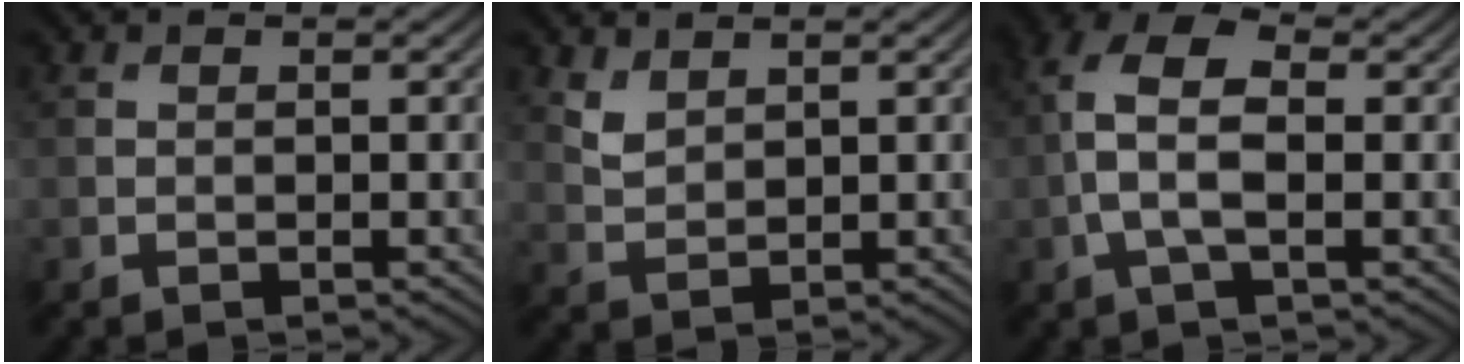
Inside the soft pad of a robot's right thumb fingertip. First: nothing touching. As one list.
[{"total": 2.5, "force": [1.9, 1.2, 1.2], "torque": [-0.035, -0.004, 0.046]}, {"total": 6.6, "force": [-0.3, 3.1, 5.8], "torque": [-0.138, 0.015, -0.016]}]